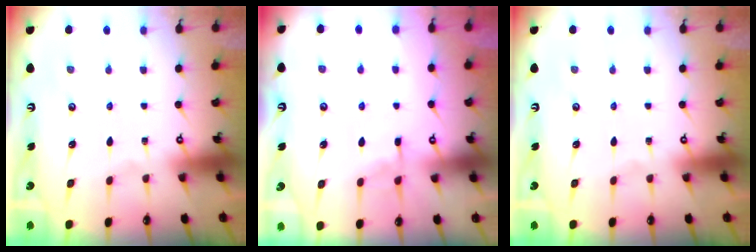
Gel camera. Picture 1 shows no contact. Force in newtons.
{"total": 4.1, "press": 4.1, "slide": 0.6}
{"total": 0.0}